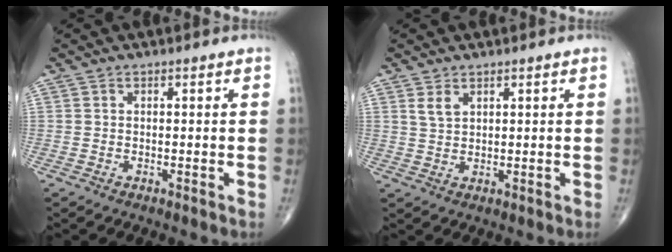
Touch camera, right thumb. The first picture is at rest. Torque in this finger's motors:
{"motor_torque": [0.05, 0.05, 0.46, 0.36, 0.03]}